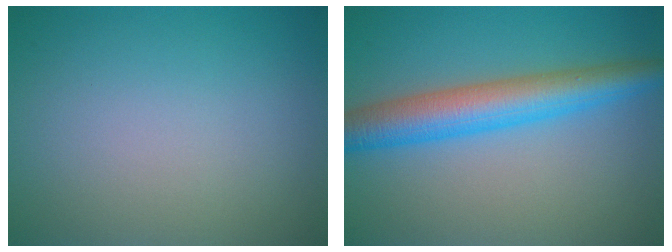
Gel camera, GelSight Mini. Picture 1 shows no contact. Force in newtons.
{"total": 6.2, "press": 6.2, "slide": 0.1}